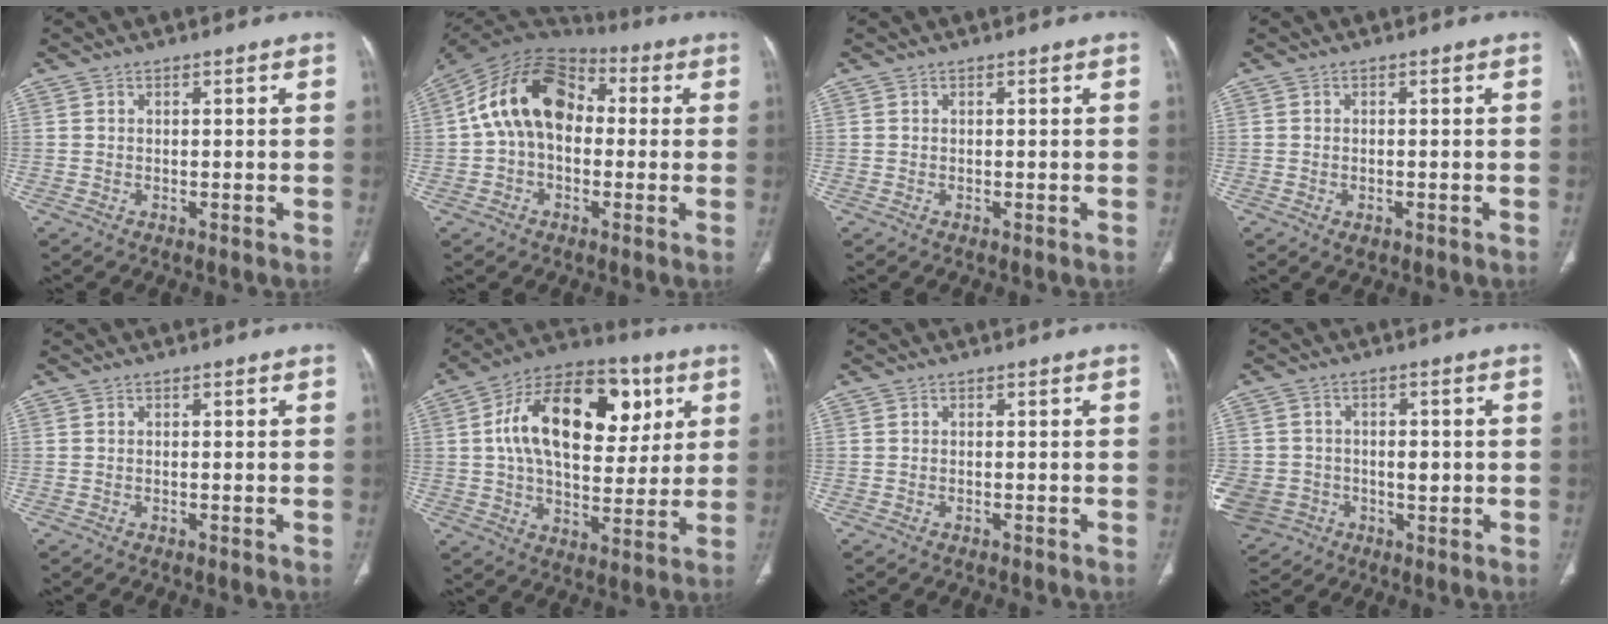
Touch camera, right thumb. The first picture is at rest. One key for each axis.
{"total": 16.3, "fx": 1.1, "fy": 11.2, "fz": 11.8, "tx": -0.192, "ty": 0.042, "tz": 0.004}
{"total": 0.0}
{"total": 1.6, "fx": -0.7, "fy": 1.1, "fz": 1.0, "tx": -0.011, "ty": 0.004, "tz": -0.003}
{"total": 0.0}
{"total": 23.9, "fx": 6.4, "fy": 13.7, "fz": 18.5, "tx": -0.272, "ty": 0.008, "tz": 0.096}
{"total": 0.7, "fx": -0.6, "fy": 0.3, "fz": 0.2, "tx": -0.012, "ty": 0.003, "tz": -0.007}
{"total": 12.2, "fx": -2.6, "fy": 10.8, "fz": 5.1, "tx": -0.116, "ty": 0.019, "tz": -0.027}